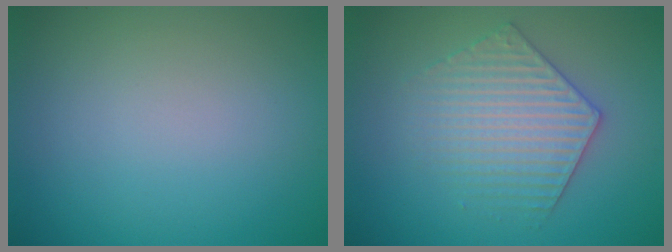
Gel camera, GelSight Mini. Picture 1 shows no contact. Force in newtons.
{"total": 3.6, "press": 3.5, "slide": 0.5}